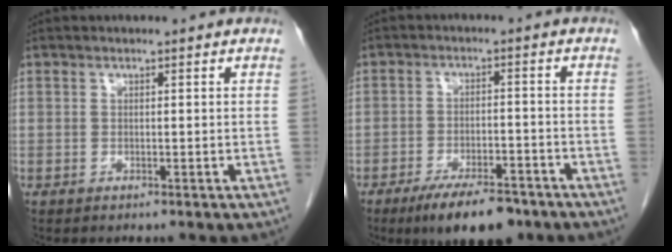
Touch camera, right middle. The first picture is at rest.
{"total": 9.5, "force": [-7.0, 3.1, 5.7], "torque": [-0.087, -0.007, -0.111]}